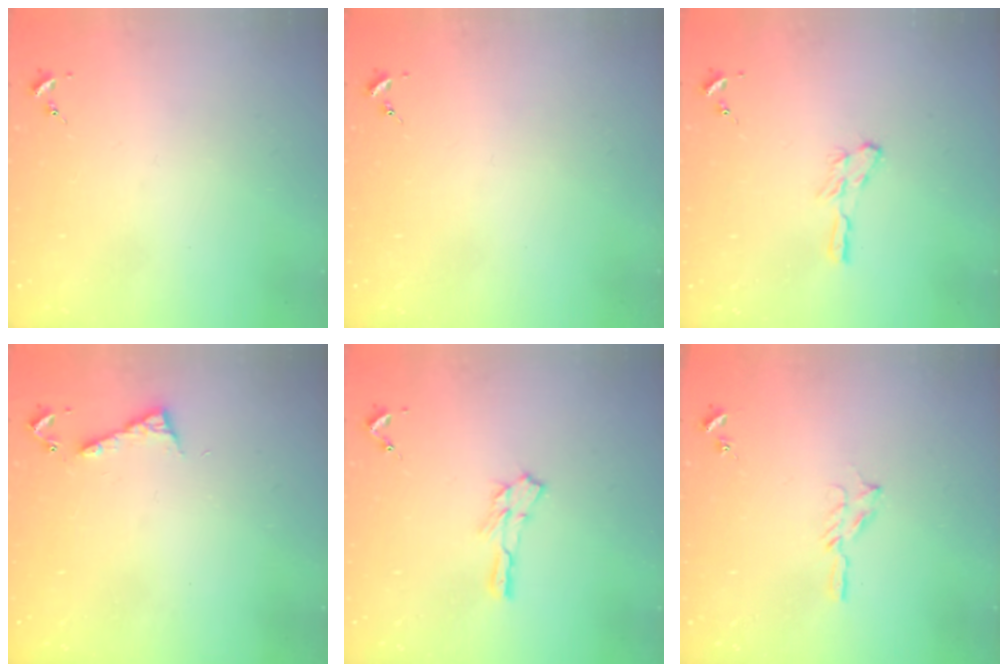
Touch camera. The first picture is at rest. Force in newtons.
{"total": 0.0}
{"total": 5.3, "press": 5.3, "slide": 0.2}
{"total": 6.7, "press": 6.7, "slide": 0.8}
{"total": 6.3, "press": 6.3, "slide": 0.3}
{"total": 5.1, "press": 5.1, "slide": 0.5}